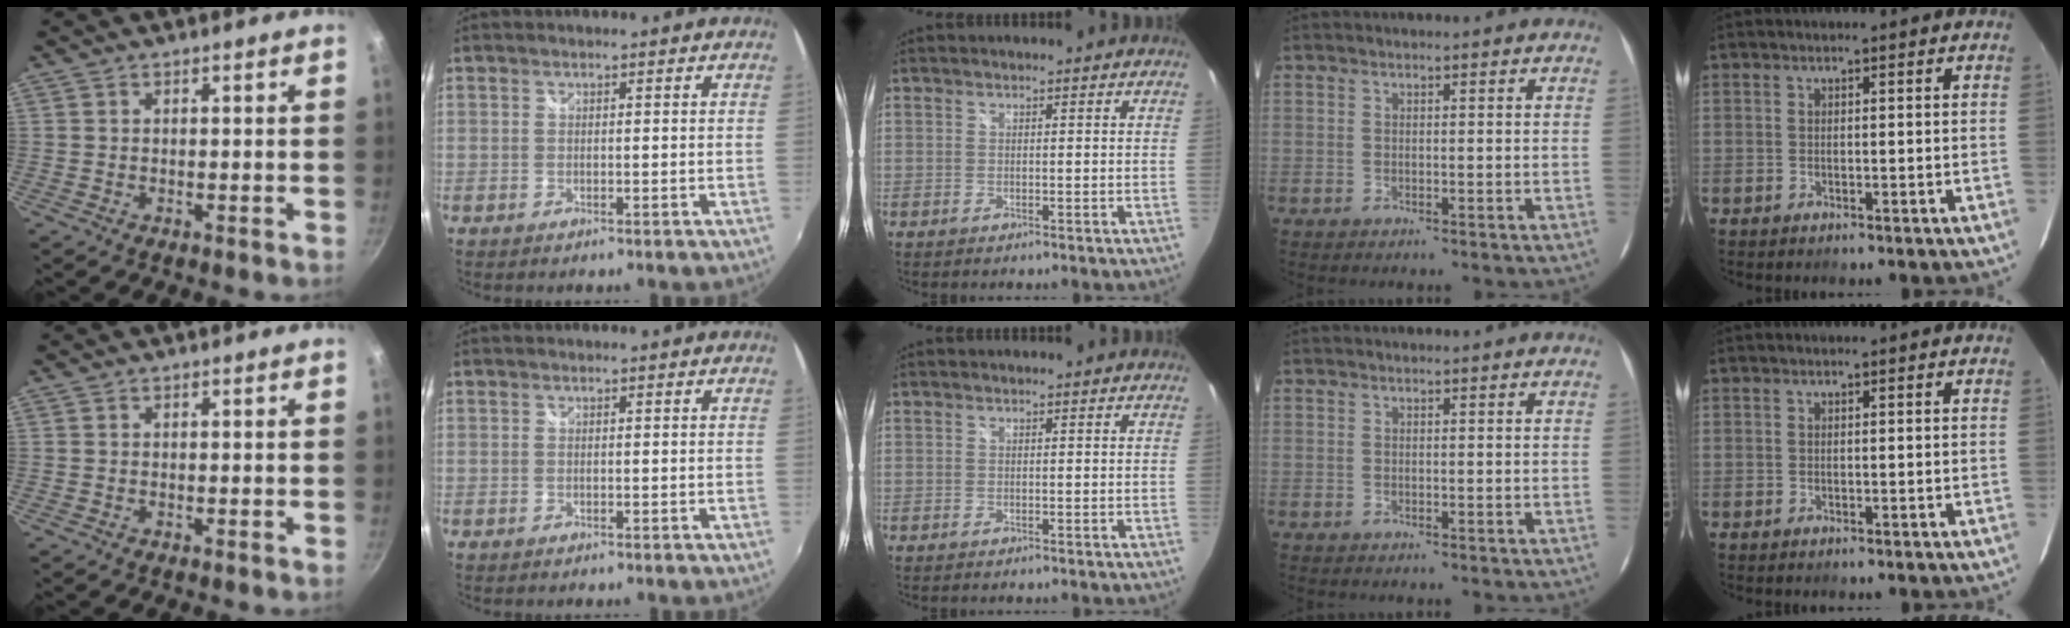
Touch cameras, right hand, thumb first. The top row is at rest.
{}